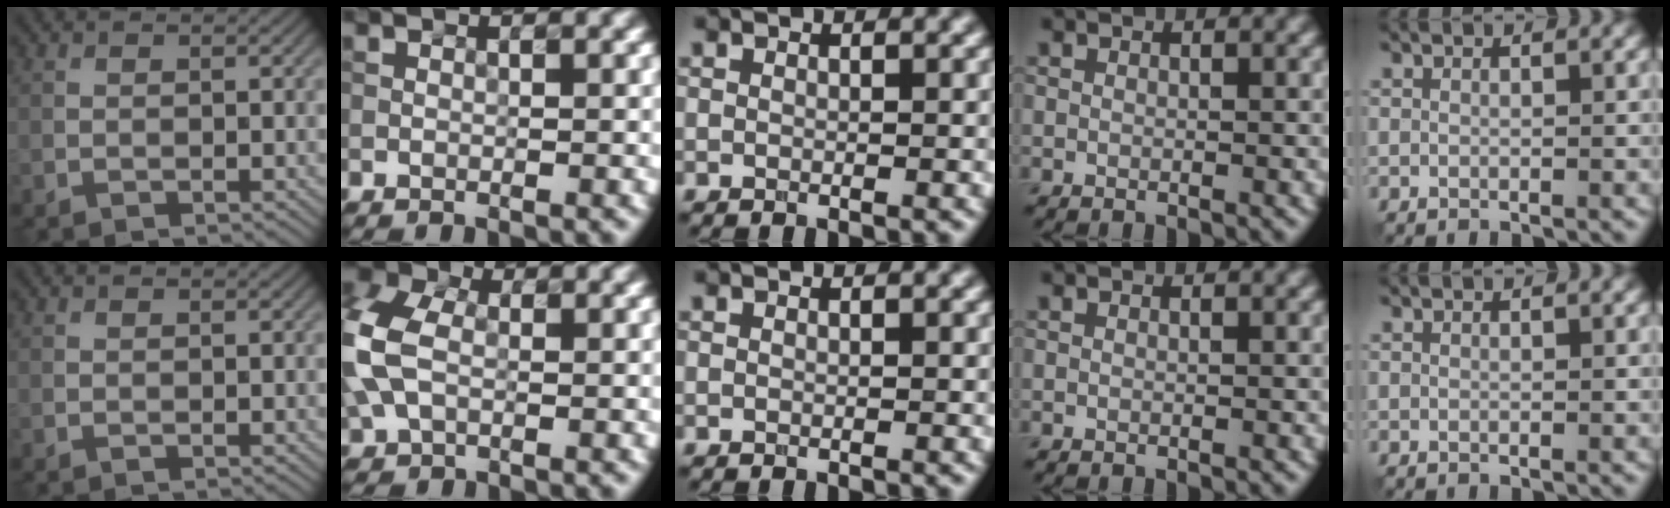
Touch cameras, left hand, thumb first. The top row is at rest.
{"index": {"total": 7.4, "force": [0.5, 5.2, 5.3], "torque": [-0.153, 0.011, -0.004]}}